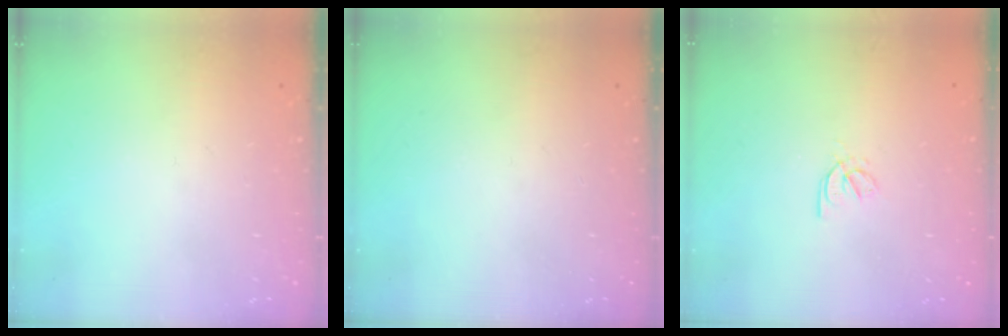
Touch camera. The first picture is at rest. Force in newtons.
{"total": 0.0}
{"total": 2.9, "press": 2.8, "slide": 0.8}